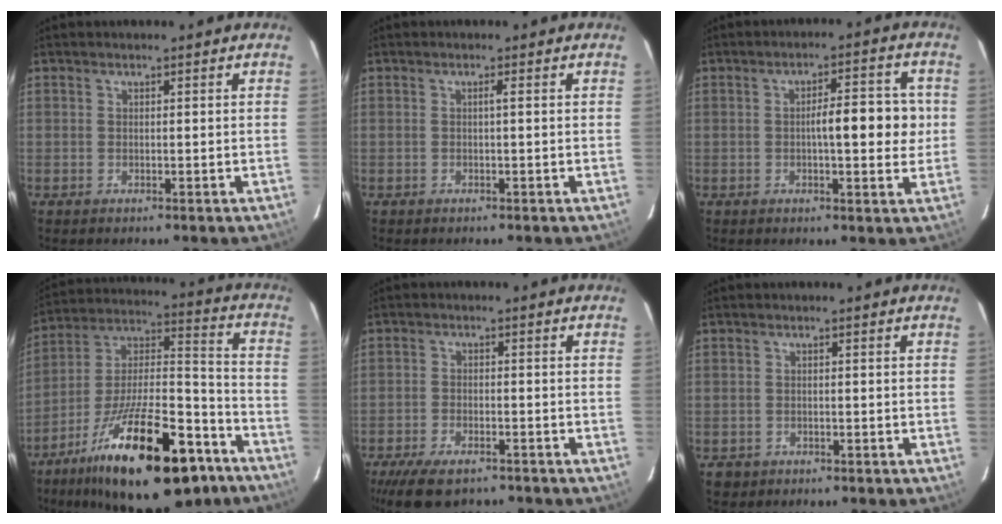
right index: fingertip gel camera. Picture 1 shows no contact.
{"total": 0.6, "force": [0.0, -0.2, 0.6], "torque": [-0.007, 0.001, 0.002]}
{"total": 7.6, "force": [0.1, 2.0, 7.3], "torque": [-0.102, 0.017, 0.002]}
{"total": 26.5, "force": [-16.6, 6.7, 19.5], "torque": [-0.306, -0.002, -0.270]}
{"total": 8.8, "force": [-6.7, 3.4, 4.4], "torque": [-0.073, -0.008, -0.104]}
{"total": 2.1, "force": [-1.0, 1.9, -0.1], "torque": [-0.005, 0.007, -0.014]}